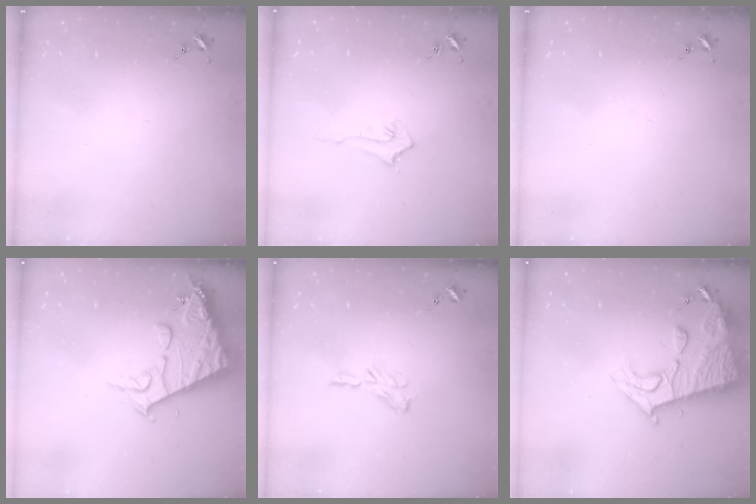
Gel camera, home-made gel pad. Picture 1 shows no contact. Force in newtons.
{"total": 4.1, "press": 4.0, "slide": 0.6}
{"total": 0.0}
{"total": 15.8, "press": 15.7, "slide": 1.6}
{"total": 5.9, "press": 5.9, "slide": 0.5}
{"total": 15.6, "press": 15.6, "slide": 1.3}